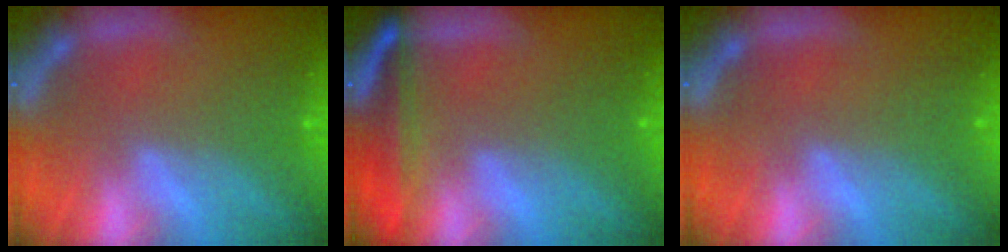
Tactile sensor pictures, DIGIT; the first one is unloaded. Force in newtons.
{"total": 6.0}
{"total": 0.0}